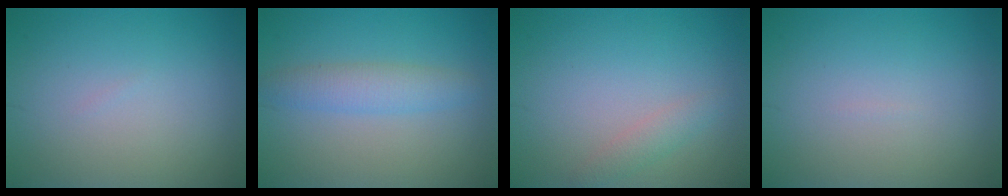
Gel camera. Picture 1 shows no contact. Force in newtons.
{"total": 2.7, "press": 2.7, "slide": 0.1}
{"total": 1.4, "press": 1.4, "slide": 0.0}
{"total": 0.0}